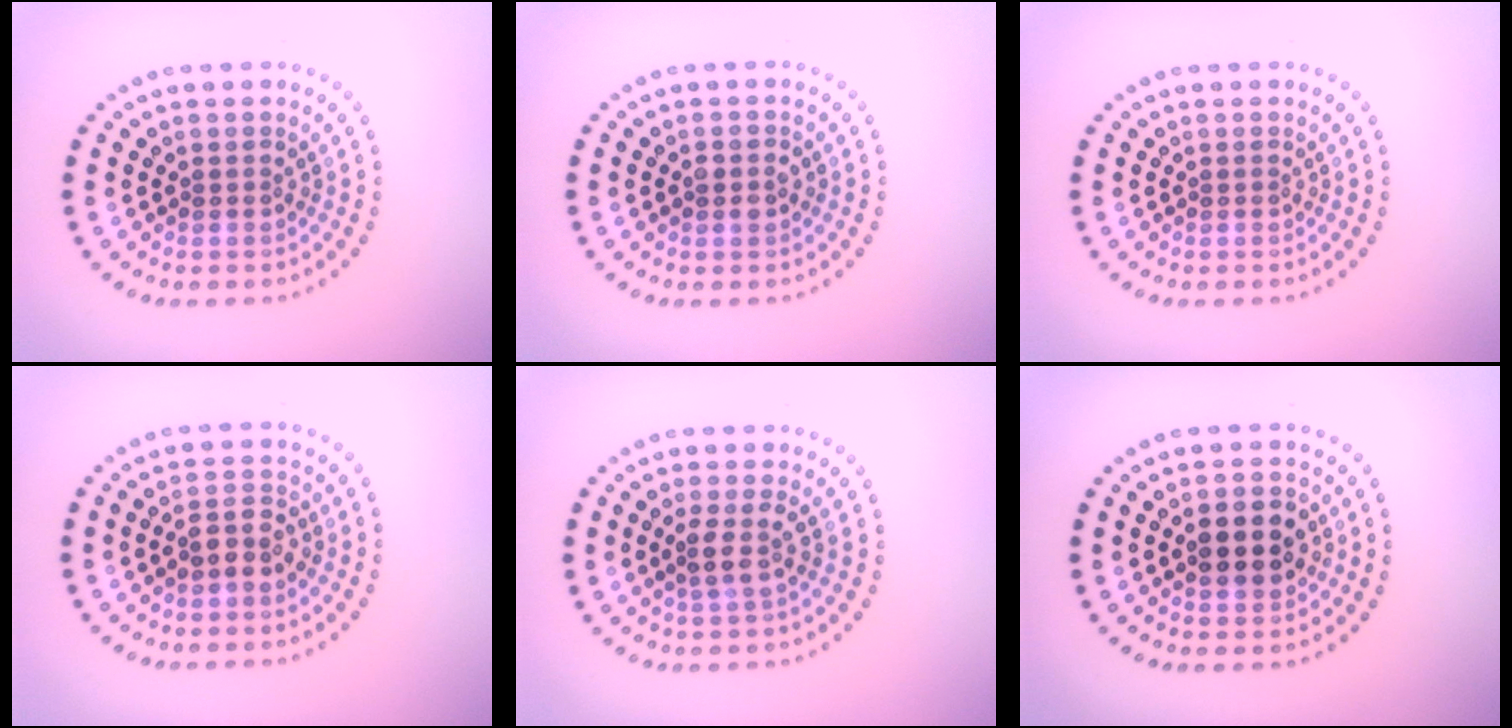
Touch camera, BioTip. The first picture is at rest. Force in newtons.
{"total": 1.0, "press": 1.0, "slide": 0.2}
{"total": 0.0}
{"total": 2.4, "press": 2.3, "slide": 0.9}
{"total": 2.2, "press": 1.8, "slide": 1.3}
{"total": 3.8, "press": 3.8, "slide": 0.3}